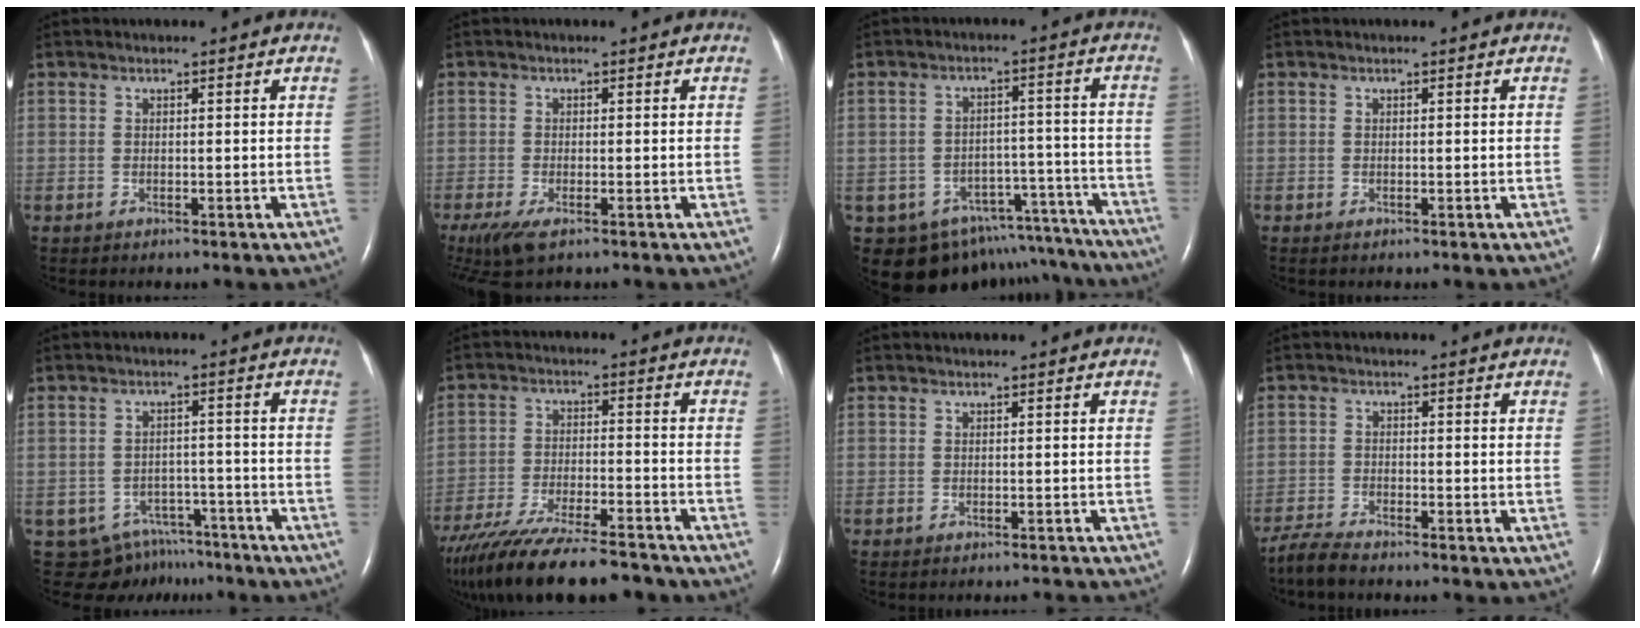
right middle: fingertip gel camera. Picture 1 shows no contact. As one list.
[{"total": 5.1, "force": [-3.2, 1.5, 3.7], "torque": [-0.080, -0.017, -0.055]}, {"total": 16.8, "force": [-14.2, 8.1, 3.7], "torque": [-0.051, 0.053, -0.168]}, {"total": 0.0}, {"total": 9.0, "force": [-7.2, 5.3, 1.0], "torque": [-0.014, 0.018, -0.093]}, {"total": 21.3, "force": [-18.0, 3.9, 10.8], "torque": [-0.208, -0.040, -0.281]}, {"total": 1.8, "force": [-1.8, 0.0, 0.2], "torque": [-0.005, -0.005, -0.020]}, {"total": 3.6, "force": [-3.4, 0.0, 1.3], "torque": [-0.030, -0.016, -0.066]}]